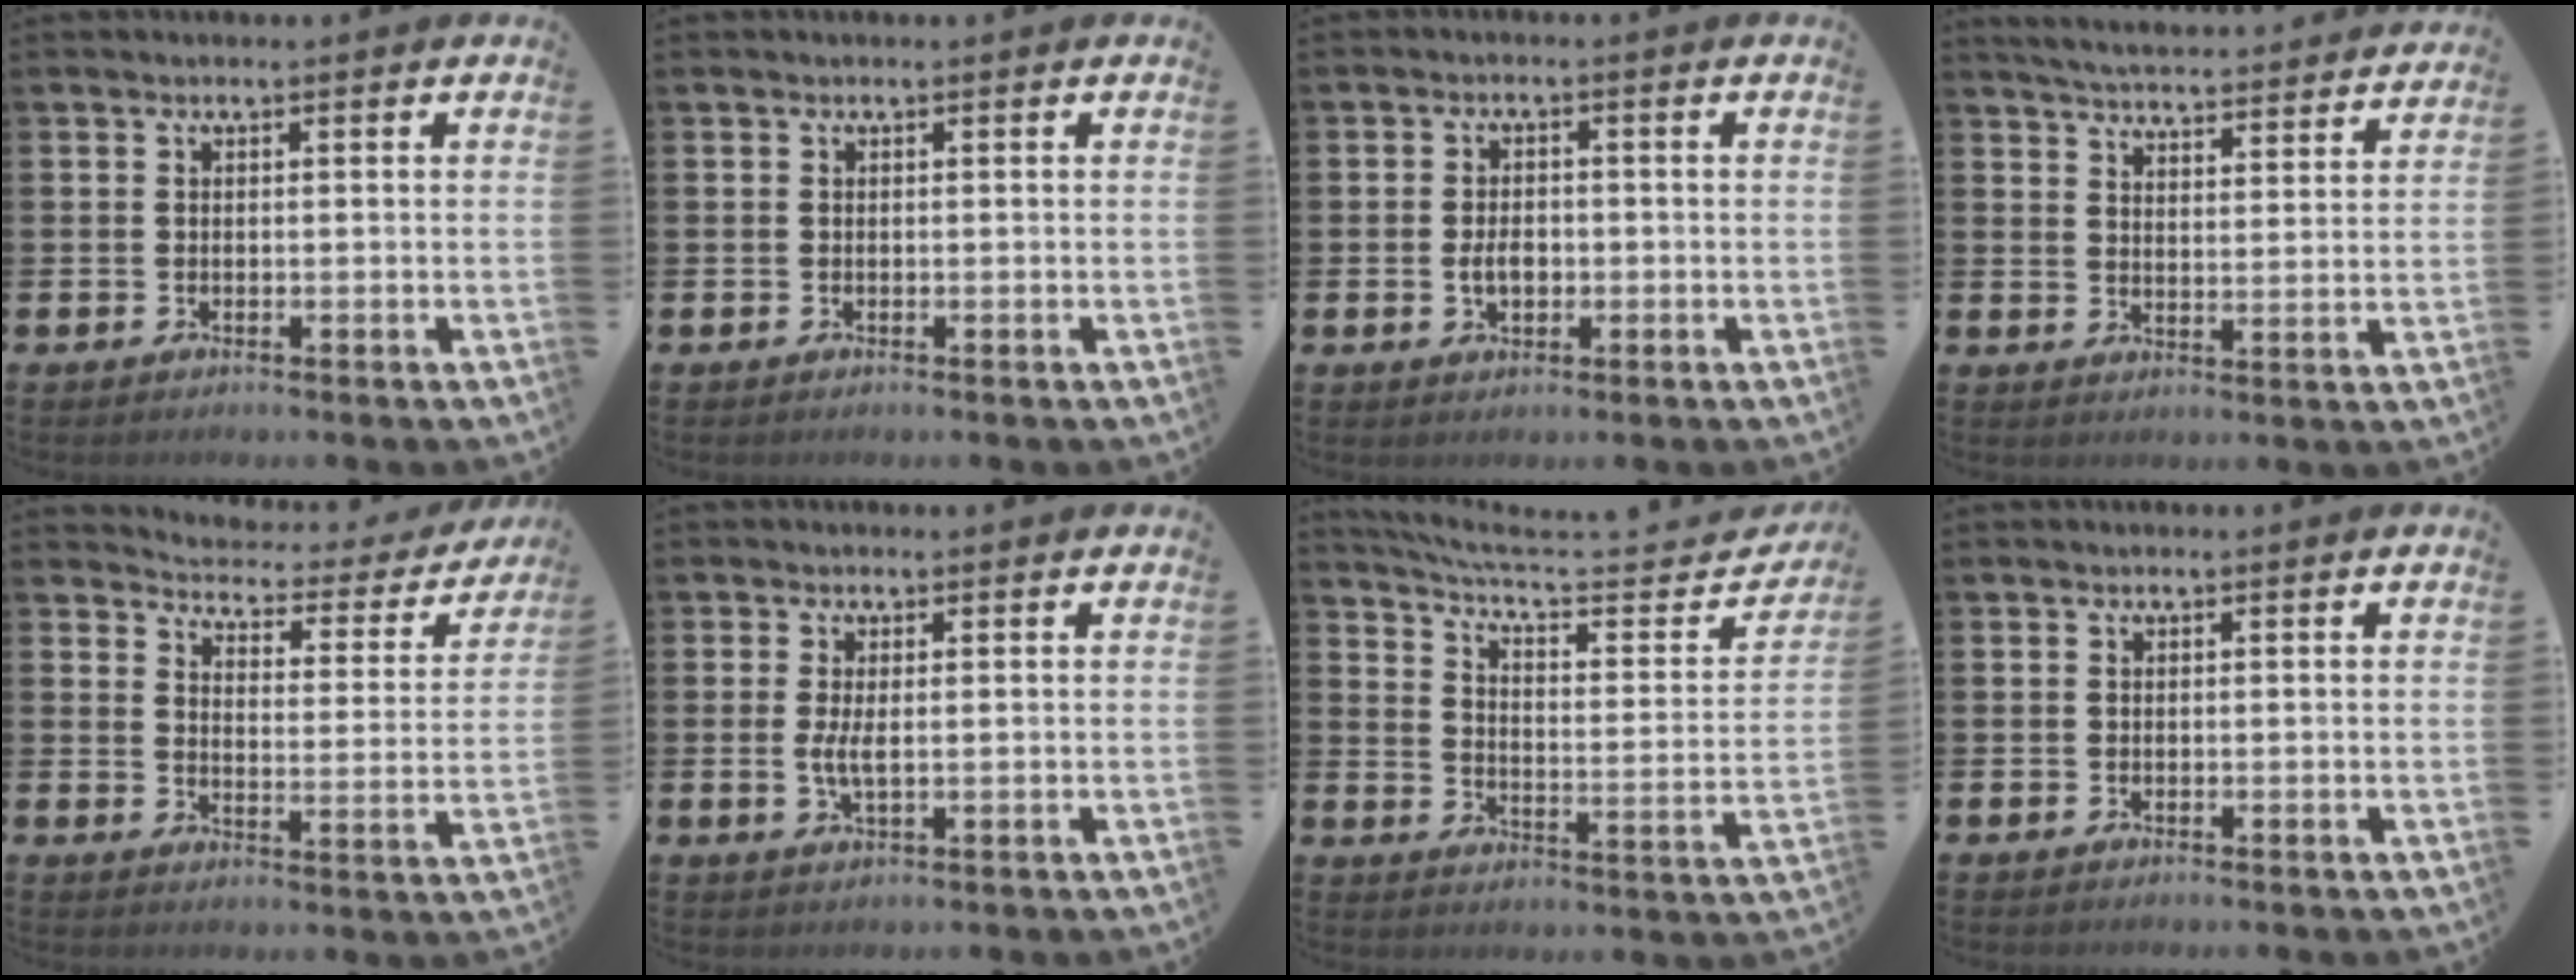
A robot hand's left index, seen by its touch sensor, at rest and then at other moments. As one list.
[{"total": 0.0}, {"total": 2.8, "force": [-0.4, 1.8, 2.1], "torque": [-0.022, -0.002, -0.012]}, {"total": 5.4, "force": [5.3, 0.2, 0.6], "torque": [-0.026, -0.045, 0.092]}, {"total": 3.6, "force": [3.3, 1.1, 0.6], "torque": [-0.029, -0.037, 0.046]}, {"total": 2.4, "force": [0.2, 0.8, 2.3], "torque": [-0.041, 0.000, 0.002]}, {"total": 5.8, "force": [5.3, 0.7, 2.3], "torque": [-0.064, -0.048, 0.082]}, {"total": 0.0}]